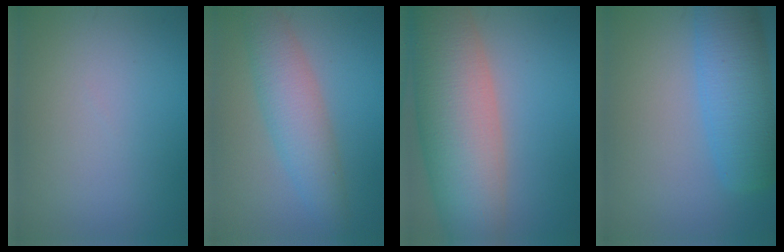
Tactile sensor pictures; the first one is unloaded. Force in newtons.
{"total": 4.8, "press": 4.8, "slide": 0.2}
{"total": 12.4, "press": 12.4, "slide": 0.5}
{"total": 7.5, "press": 7.5, "slide": 0.4}